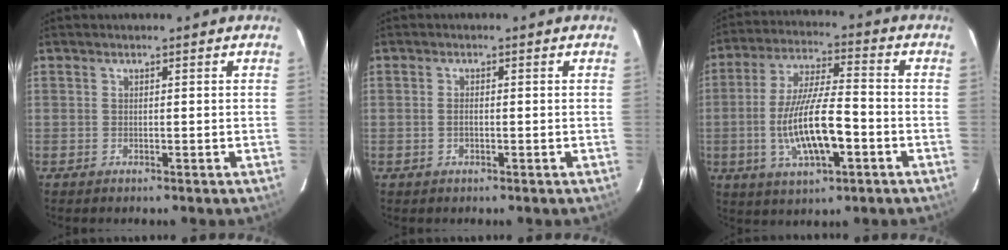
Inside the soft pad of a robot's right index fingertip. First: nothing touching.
{"total": 1.2, "force": [-0.4, 0.7, 1.0], "torque": [-0.020, 0.001, -0.007]}
{"total": 14.3, "force": [-4.0, 3.9, 13.1], "torque": [-0.260, -0.009, -0.066]}